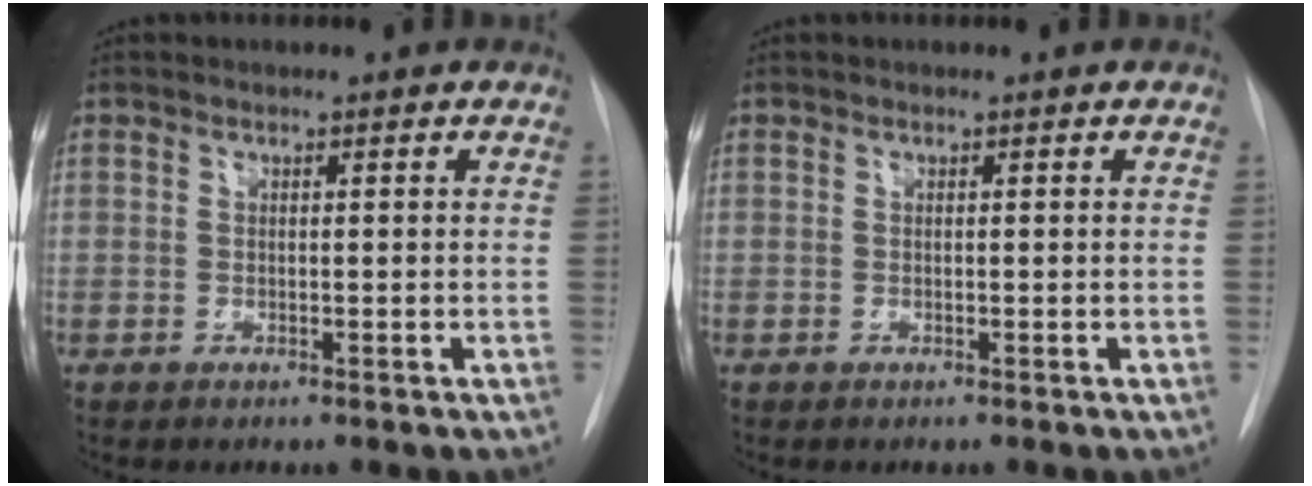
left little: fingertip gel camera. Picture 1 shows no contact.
{"total": 0.0}